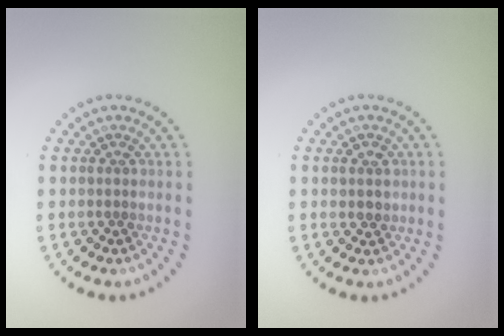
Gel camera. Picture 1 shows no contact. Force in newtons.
{"total": 1.4, "press": 1.3, "slide": 0.4}